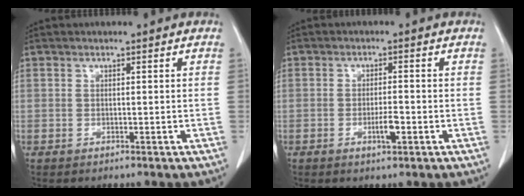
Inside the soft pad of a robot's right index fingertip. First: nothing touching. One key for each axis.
{"total": 2.8, "fx": -1.1, "fy": 0.5, "fz": 2.5, "tx": -0.045, "ty": -0.001, "tz": -0.016}